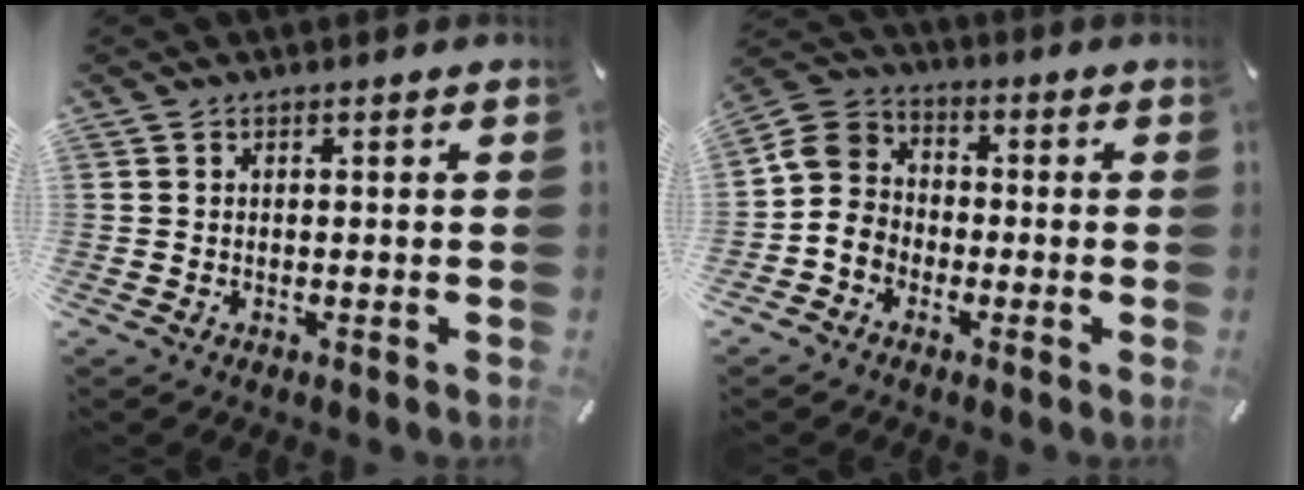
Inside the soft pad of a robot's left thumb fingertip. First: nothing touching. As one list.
[{"total": 8.6, "force": [-2.9, 7.8, 2.2], "torque": [-0.058, 0.032, -0.057]}]